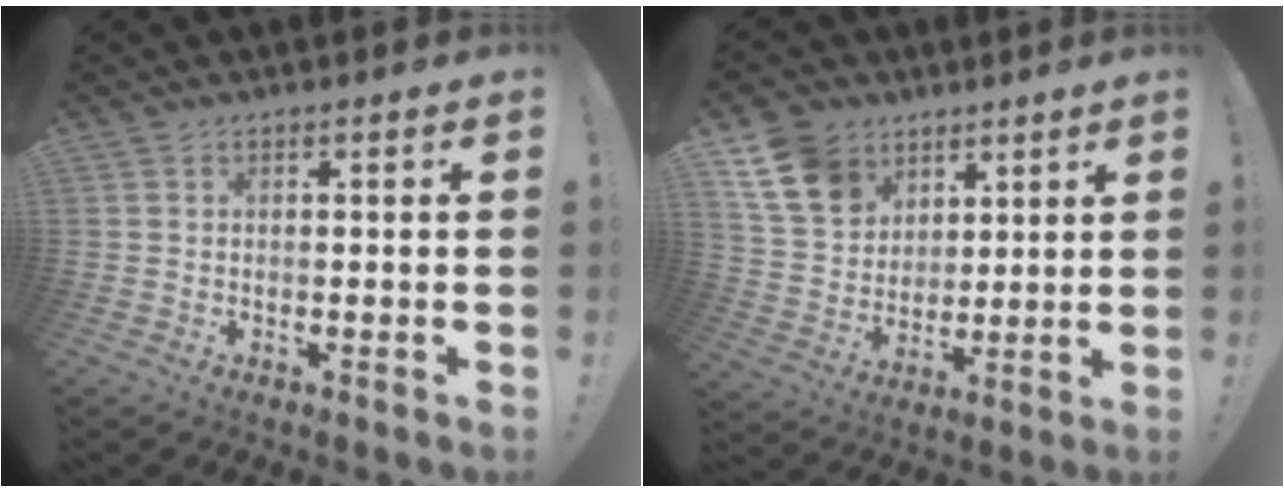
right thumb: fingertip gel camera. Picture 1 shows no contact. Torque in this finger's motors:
{"motor_torque": [0.63, 0.44, 0.21, -0.31, 0.01]}